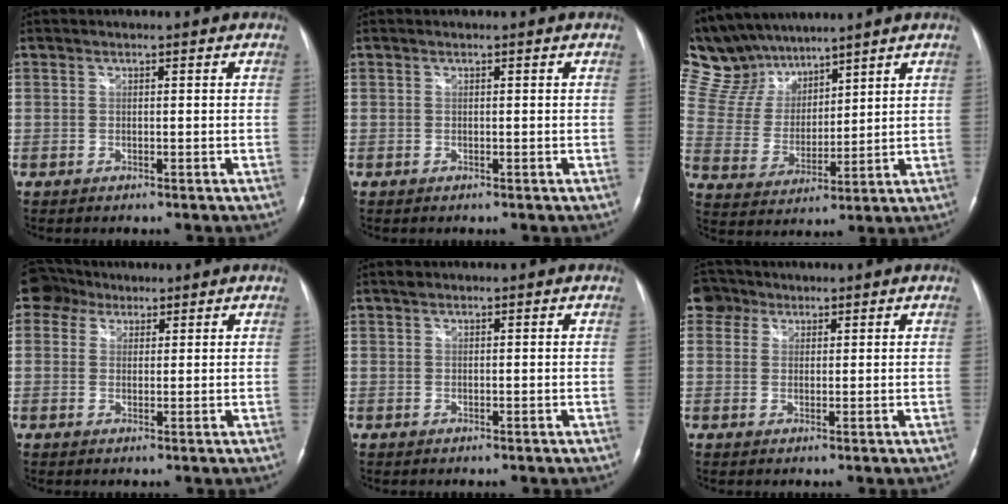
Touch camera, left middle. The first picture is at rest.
{"total": 0.0}
{"total": 12.3, "force": [10.9, 4.8, 3.1], "torque": [-0.077, 0.026, 0.221]}
{"total": 4.5, "force": [2.8, 3.4, 0.6], "torque": [-0.018, 0.027, 0.052]}
{"total": 0.6, "force": [0.5, 0.3, 0.1], "torque": [-0.006, 0.009, 0.008]}
{"total": 3.6, "force": [2.2, 2.9, 0.2], "torque": [-0.006, 0.017, 0.037]}